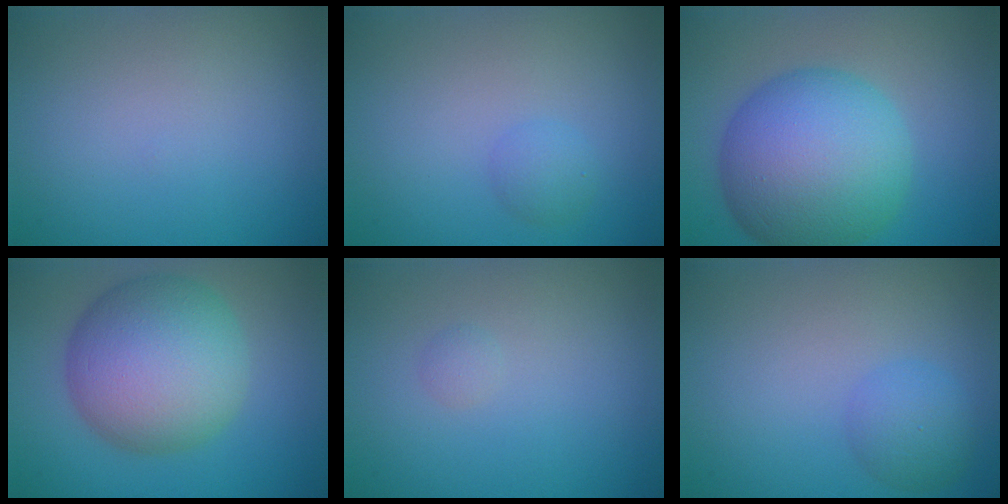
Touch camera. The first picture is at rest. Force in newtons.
{"total": 1.2, "press": 1.2, "slide": 0.1}
{"total": 12.1, "press": 12.1, "slide": 0.1}
{"total": 10.4, "press": 10.4, "slide": 0.3}
{"total": 0.6, "press": 0.6, "slide": 0.0}
{"total": 2.5, "press": 2.5, "slide": 0.1}